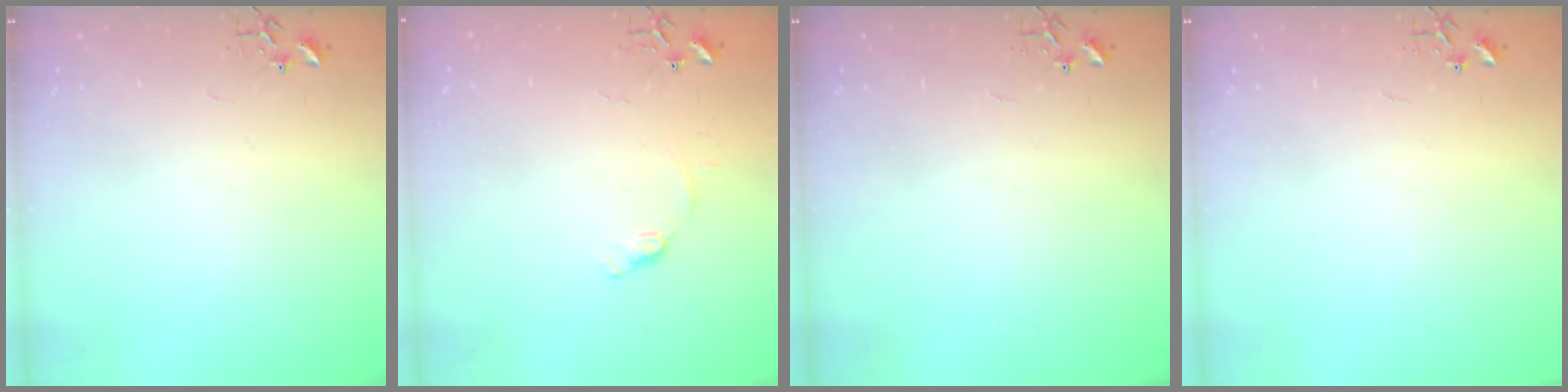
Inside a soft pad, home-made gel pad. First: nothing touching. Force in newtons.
{"total": 7.3, "press": 7.3, "slide": 0.7}
{"total": 0.0}
{"total": 0.0}